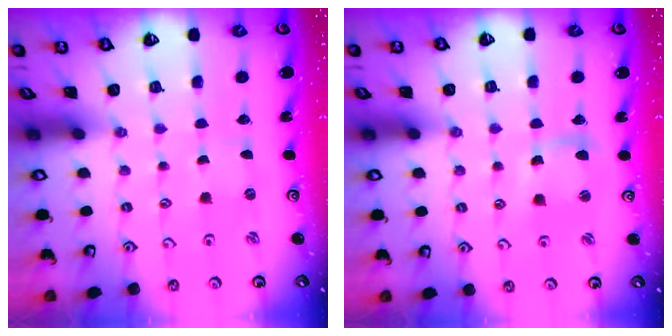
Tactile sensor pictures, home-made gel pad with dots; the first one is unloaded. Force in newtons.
{"total": 6.7, "press": 6.6, "slide": 1.1}